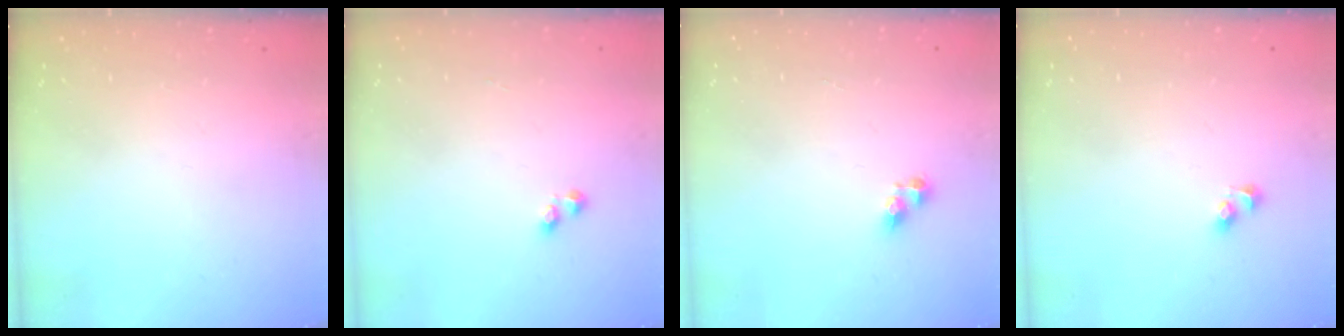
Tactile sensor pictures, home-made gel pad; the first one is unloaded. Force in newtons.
{"total": 1.6, "press": 1.5, "slide": 0.4}
{"total": 5.1, "press": 5.1, "slide": 0.6}
{"total": 2.7, "press": 2.5, "slide": 1.2}